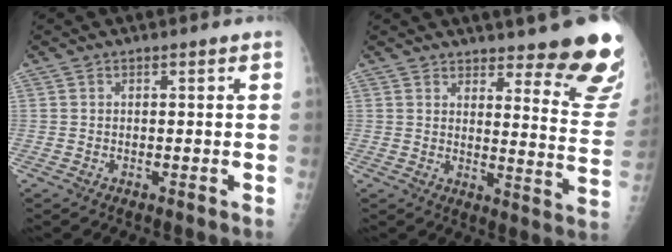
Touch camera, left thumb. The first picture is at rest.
{"total": 14.9, "force": [12.0, 3.3, 8.1], "torque": [-0.059, -0.102, 0.139]}